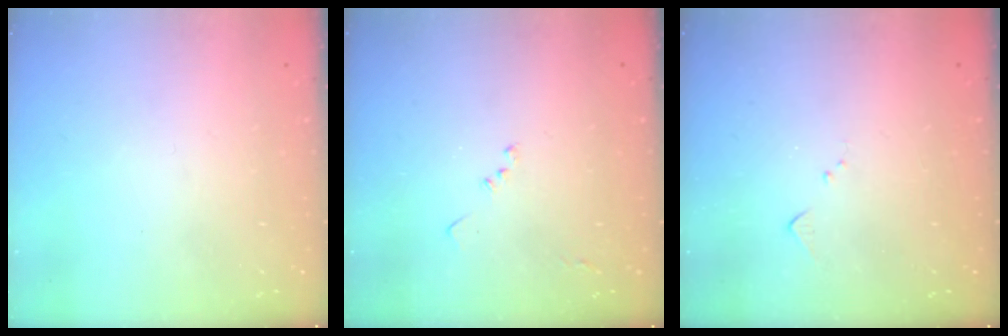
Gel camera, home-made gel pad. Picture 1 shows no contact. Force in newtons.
{"total": 7.9, "press": 7.8, "slide": 1.0}
{"total": 4.1, "press": 4.1, "slide": 0.6}